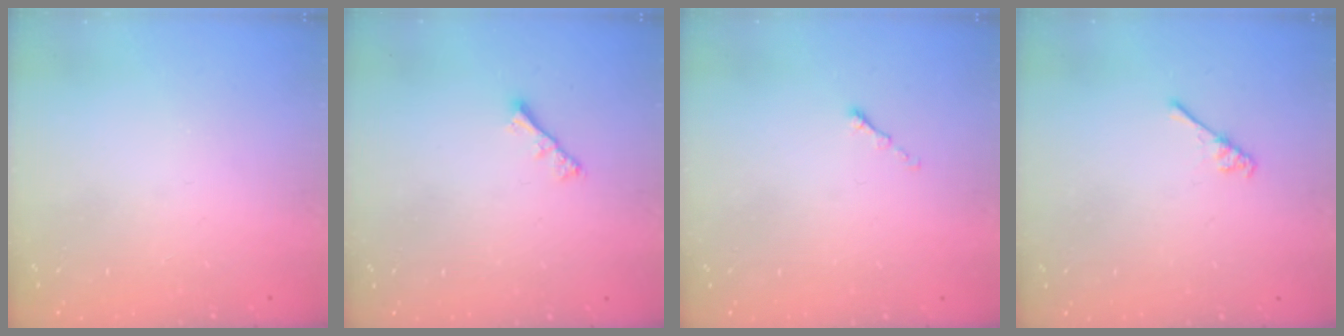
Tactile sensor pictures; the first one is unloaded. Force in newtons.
{"total": 2.4, "press": 2.4, "slide": 0.6}
{"total": 0.0}
{"total": 2.6, "press": 2.6, "slide": 0.3}